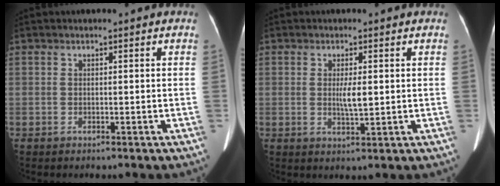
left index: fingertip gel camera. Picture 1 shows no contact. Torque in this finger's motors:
{"motor_torque": [0.87, 0.02, 0.40, 0.10]}